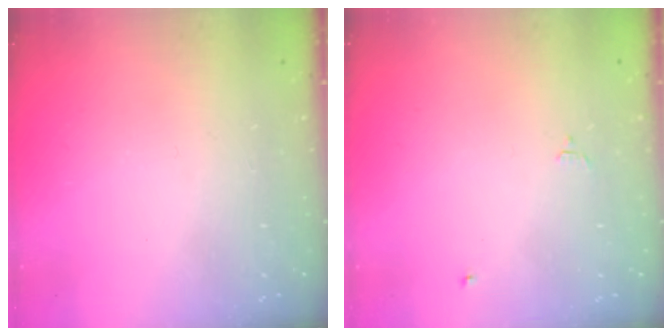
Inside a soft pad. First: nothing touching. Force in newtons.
{"total": 1.6, "press": 1.6, "slide": 0.3}